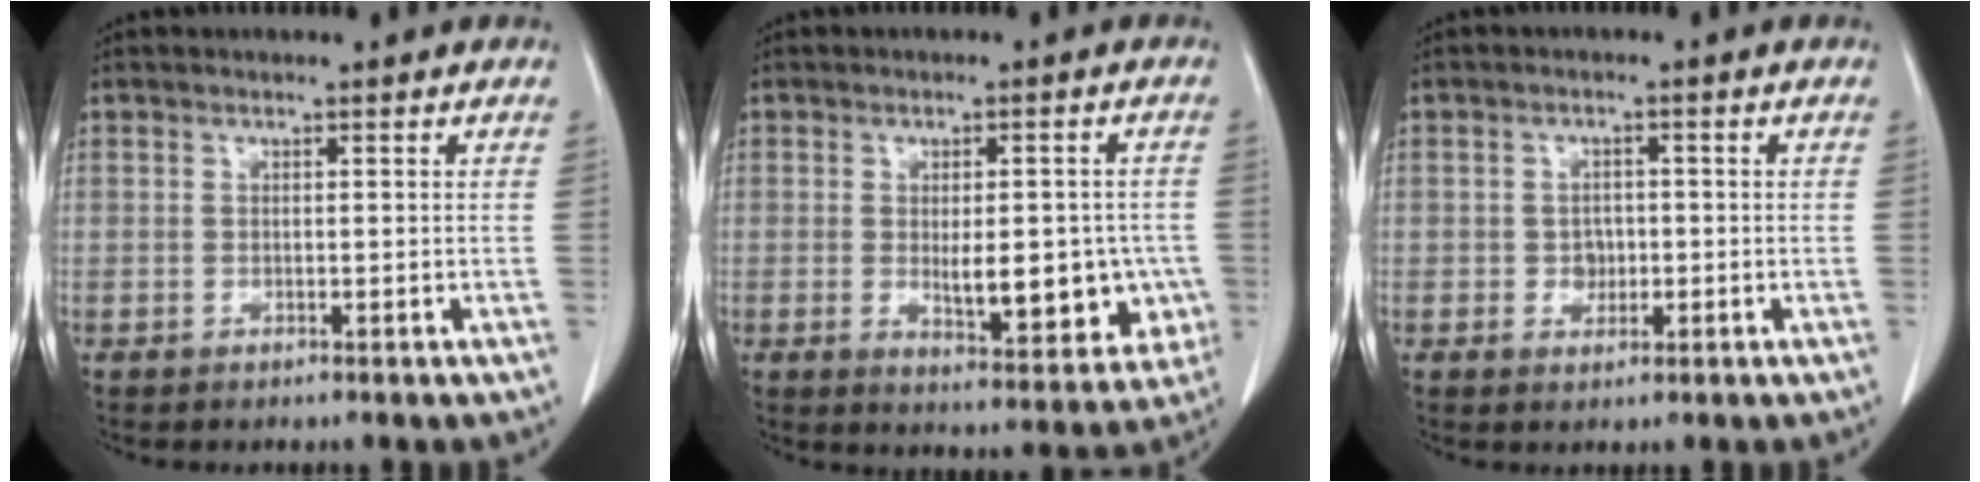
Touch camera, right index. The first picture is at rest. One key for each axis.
{"total": 11.0, "fx": -1.6, "fy": 4.6, "fz": 9.9, "tx": -0.121, "ty": 0.001, "tz": -0.007}
{"total": 2.6, "fx": -0.4, "fy": 2.1, "fz": 1.5, "tx": -0.017, "ty": 0.005, "tz": -0.003}